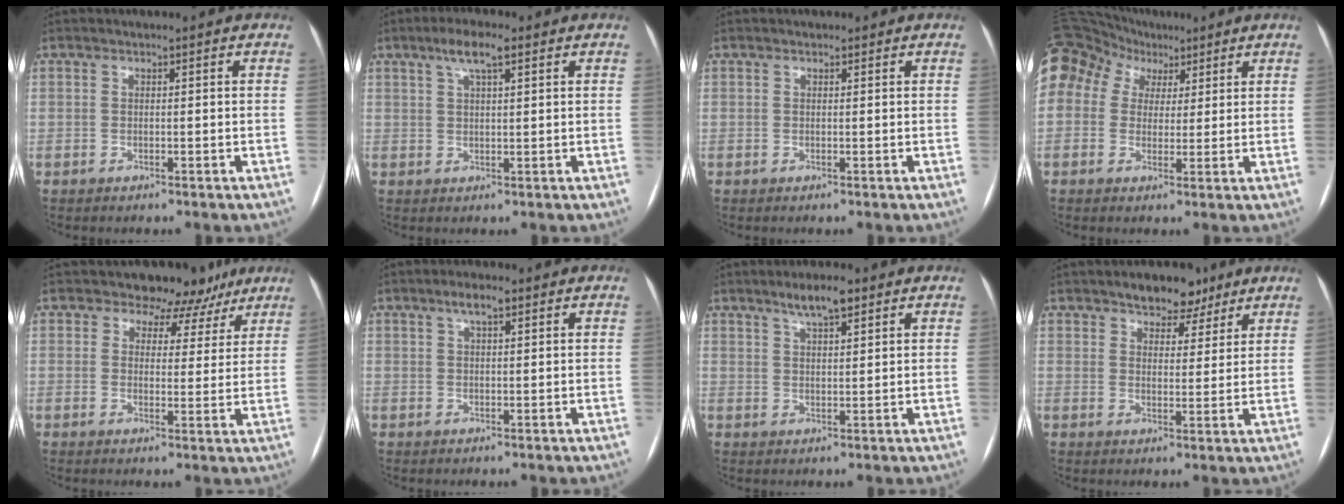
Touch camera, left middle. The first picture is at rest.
{"total": 4.7, "force": [2.7, 0.9, 3.8], "torque": [-0.074, 0.013, 0.048]}
{"total": 0.7, "force": [0.5, 0.4, 0.2], "torque": [-0.008, 0.005, 0.007]}
{"total": 23.3, "force": [10.6, 18.4, 9.4], "torque": [-0.311, 0.115, 0.203]}
{"total": 7.8, "force": [6.1, 4.7, 0.5], "torque": [0.016, 0.002, 0.060]}
{"total": 3.0, "force": [1.7, 0.8, 2.3], "torque": [-0.044, 0.010, 0.030]}
{"total": 4.9, "force": [3.3, 1.0, 3.4], "torque": [-0.061, 0.007, 0.056]}
{"total": 6.6, "force": [4.9, 3.5, 2.7], "torque": [-0.025, 0.010, 0.073]}